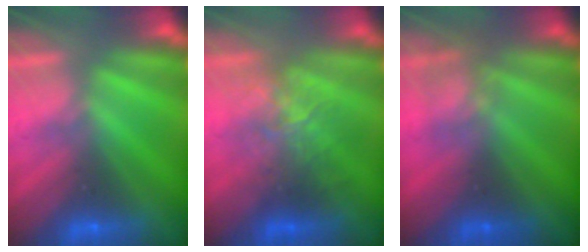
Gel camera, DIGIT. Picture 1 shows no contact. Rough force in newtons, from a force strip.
{"total": 2.6}
{"total": 2.6}